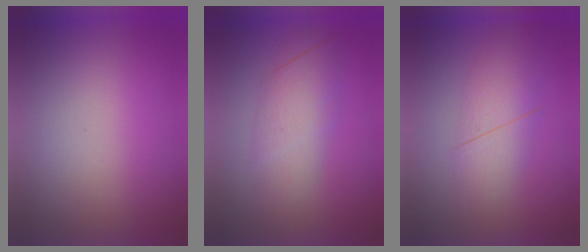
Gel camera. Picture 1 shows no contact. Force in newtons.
{"total": 3.0}
{"total": 2.8}